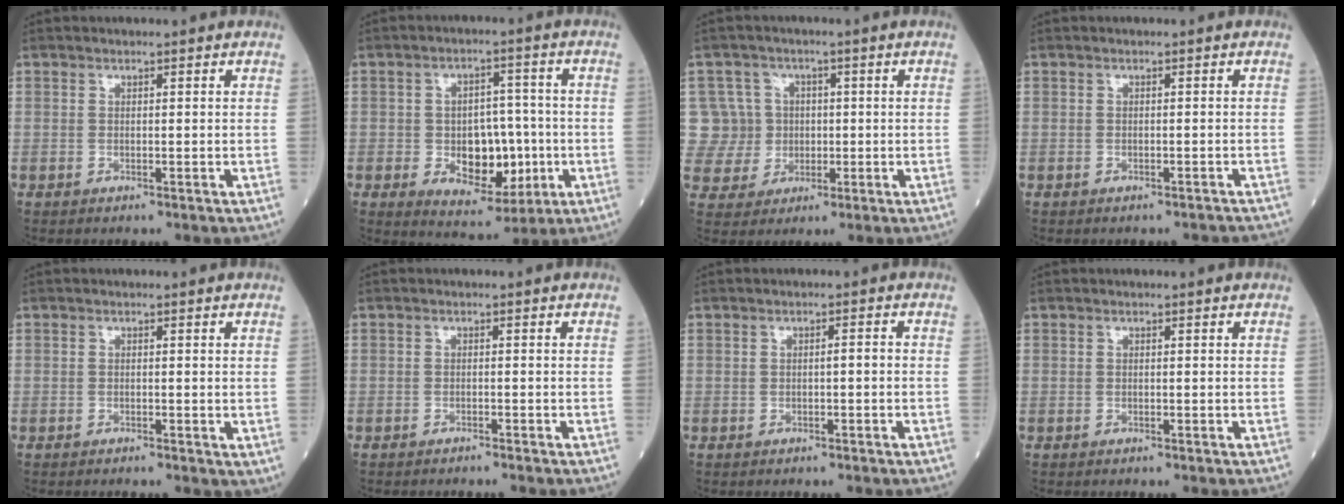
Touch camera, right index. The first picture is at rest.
{"total": 10.0, "force": [-1.8, 5.8, 7.9], "torque": [-0.119, 0.005, -0.017]}
{"total": 7.8, "force": [1.2, 7.7, 0.3], "torque": [-0.007, 0.025, 0.029]}
{"total": 2.4, "force": [-2.2, 0.6, 0.5], "torque": [-0.008, -0.003, -0.024]}
{"total": 0.8, "force": [-0.1, 0.4, 0.7], "torque": [-0.012, -0.002, -0.004]}
{"total": 1.2, "force": [-1.1, -0.2, 0.4], "torque": [-0.009, 0.001, -0.015]}
{"total": 1.1, "force": [-0.2, 0.2, 1.0], "torque": [-0.016, 0.002, -0.003]}
{"total": 0.0}